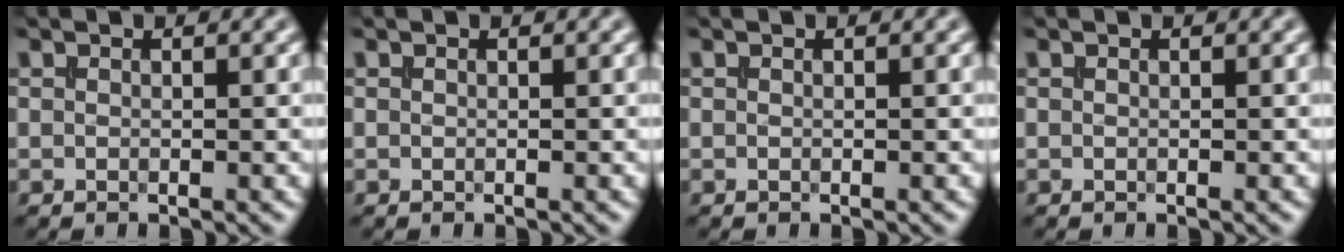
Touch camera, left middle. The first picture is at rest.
{"total": 0.0}
{"total": 0.0}
{"total": 0.0}